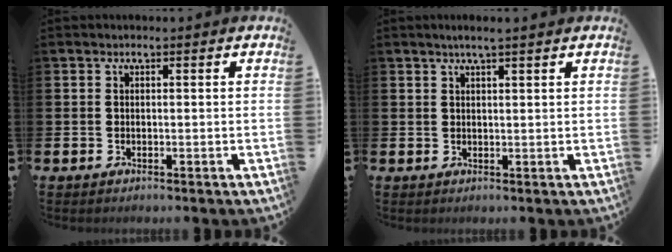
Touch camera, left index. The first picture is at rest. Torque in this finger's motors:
{"motor_torque": [0.44, -0.41, 0.22, 0.09]}